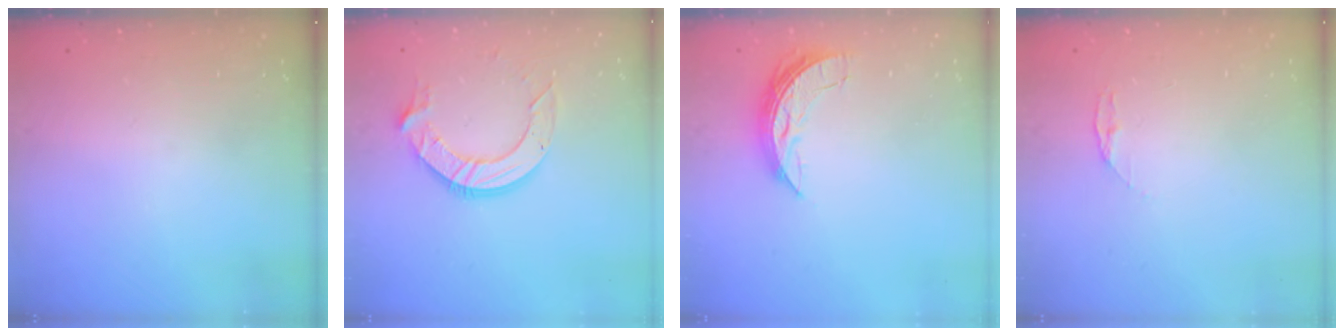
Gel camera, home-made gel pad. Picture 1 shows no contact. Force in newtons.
{"total": 11.3, "press": 11.2, "slide": 1.1}
{"total": 7.6, "press": 7.5, "slide": 1.1}
{"total": 3.8, "press": 3.7, "slide": 0.4}